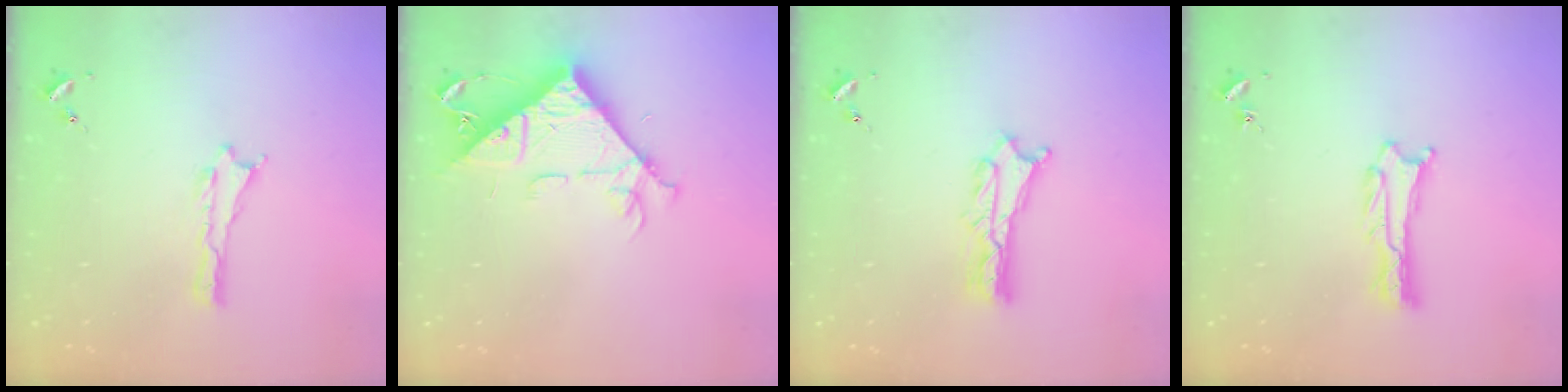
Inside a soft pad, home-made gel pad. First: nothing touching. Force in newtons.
{"total": 9.8, "press": 9.7, "slide": 1.2}
{"total": 2.7, "press": 2.6, "slide": 0.3}
{"total": 0.9, "press": 0.8, "slide": 0.1}